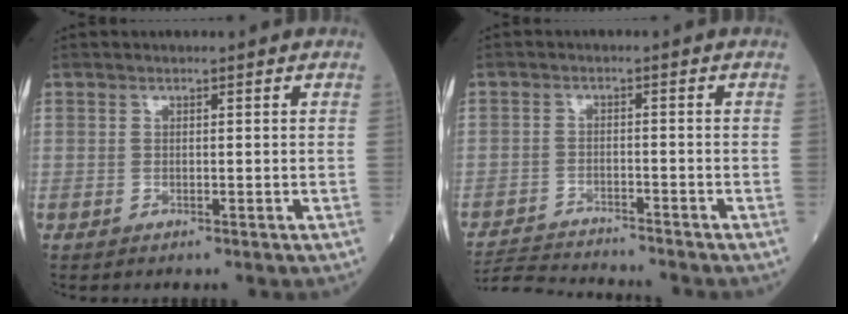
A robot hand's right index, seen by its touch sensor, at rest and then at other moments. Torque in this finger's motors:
{"motor_torque": [-0.55, -0.13, -0.14, -0.06]}